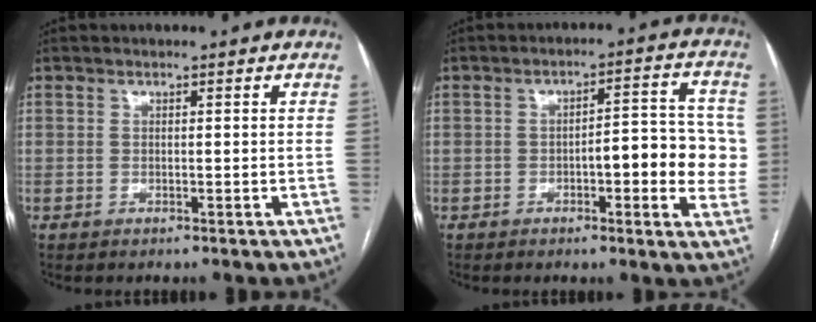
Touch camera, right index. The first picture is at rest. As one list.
[{"total": 9.9, "force": [-1.3, 2.8, 9.4], "torque": [-0.108, 0.023, -0.017]}]